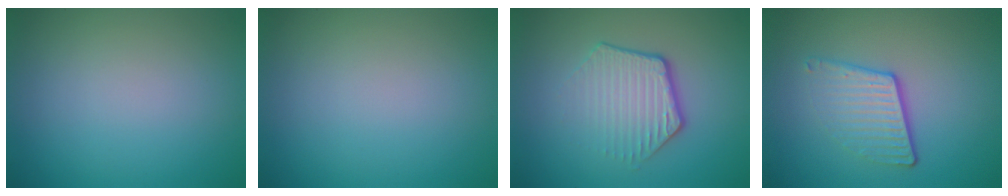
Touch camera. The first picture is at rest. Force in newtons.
{"total": 0.0}
{"total": 4.1, "press": 3.0, "slide": 2.9}
{"total": 4.0, "press": 2.7, "slide": 3.0}